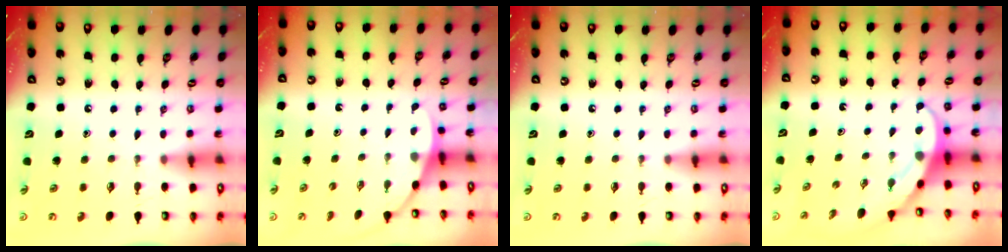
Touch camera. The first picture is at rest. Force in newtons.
{"total": 2.8, "press": 2.8, "slide": 0.1}
{"total": 0.0}
{"total": 4.0, "press": 4.0, "slide": 0.4}